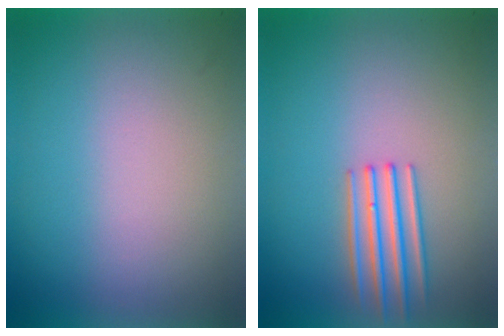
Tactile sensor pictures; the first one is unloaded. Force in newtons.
{"total": 2.7}